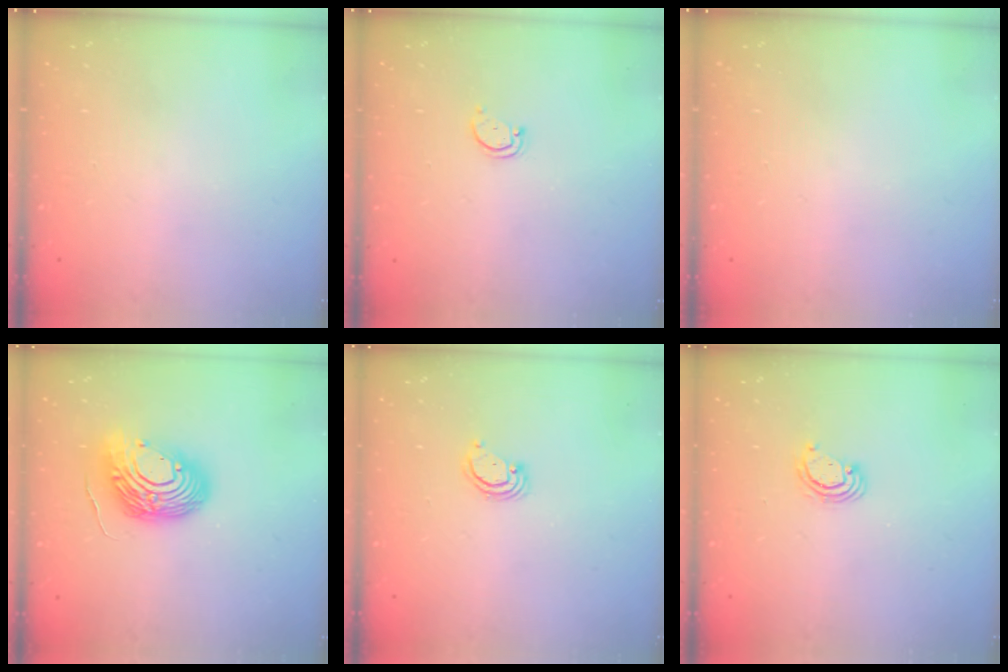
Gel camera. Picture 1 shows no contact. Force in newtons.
{"total": 2.6, "press": 2.5, "slide": 0.4}
{"total": 0.0}
{"total": 13.9, "press": 13.7, "slide": 2.3}
{"total": 2.6, "press": 2.6, "slide": 0.2}
{"total": 3.1, "press": 3.1, "slide": 0.3}